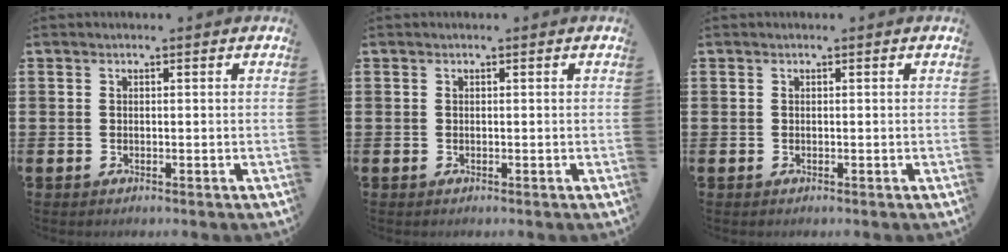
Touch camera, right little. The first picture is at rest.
{"total": 0.0}
{"total": 0.0}